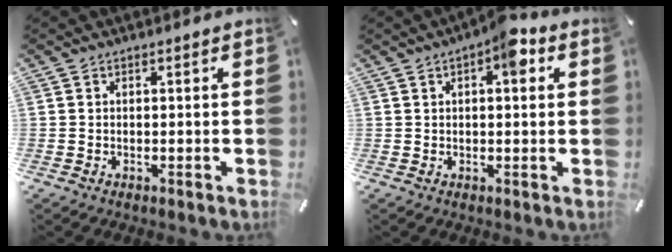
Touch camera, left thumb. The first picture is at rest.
{"total": 6.8, "force": [2.5, 3.1, 5.6], "torque": [-0.066, -0.008, 0.032]}